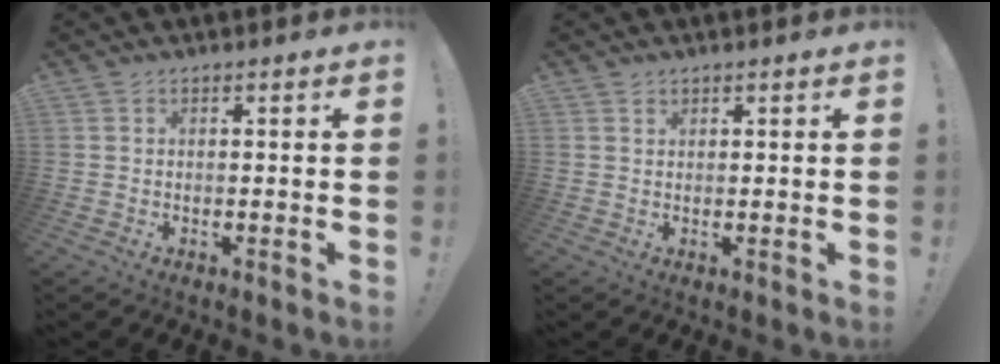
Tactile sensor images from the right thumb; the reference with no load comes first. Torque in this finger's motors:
{"motor_torque": [-0.19, 0.08, -0.03, -0.05, 0.06]}